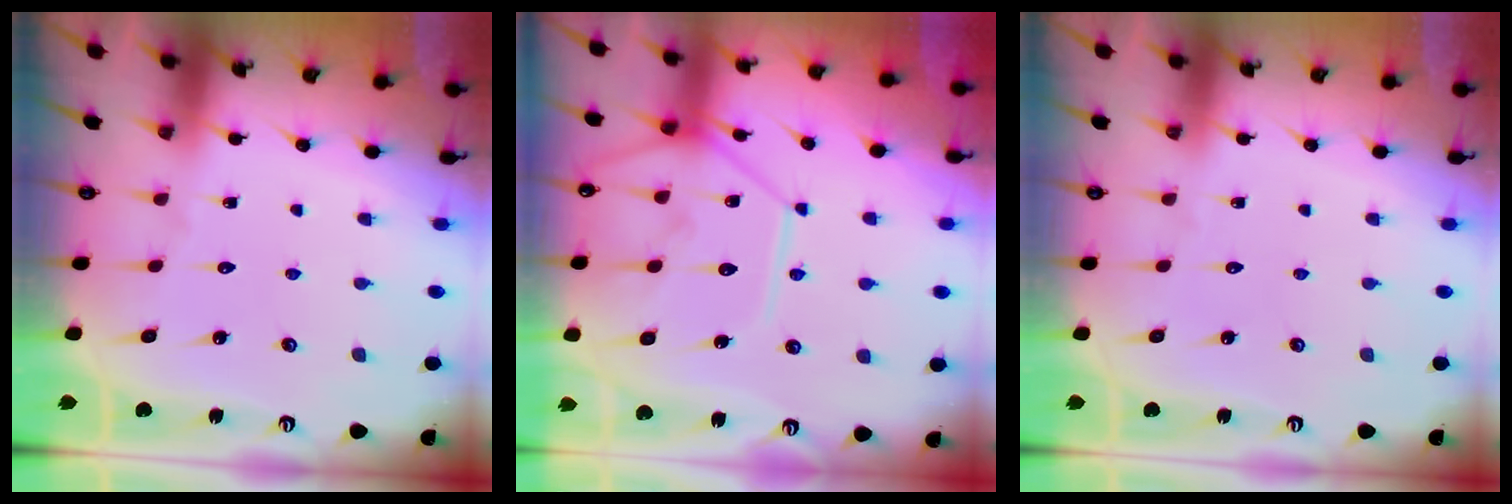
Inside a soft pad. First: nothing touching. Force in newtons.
{"total": 13.7, "press": 13.6, "slide": 1.2}
{"total": 0.0}